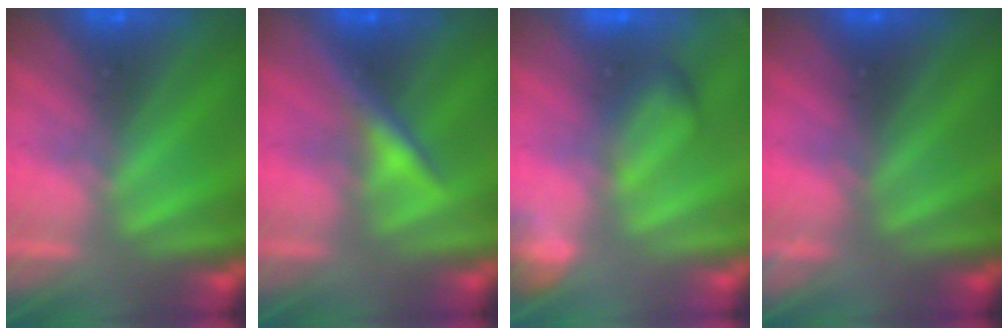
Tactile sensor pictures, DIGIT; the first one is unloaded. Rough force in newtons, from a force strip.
{"total": 3.1}
{"total": 2.6}
{"total": 2.2}